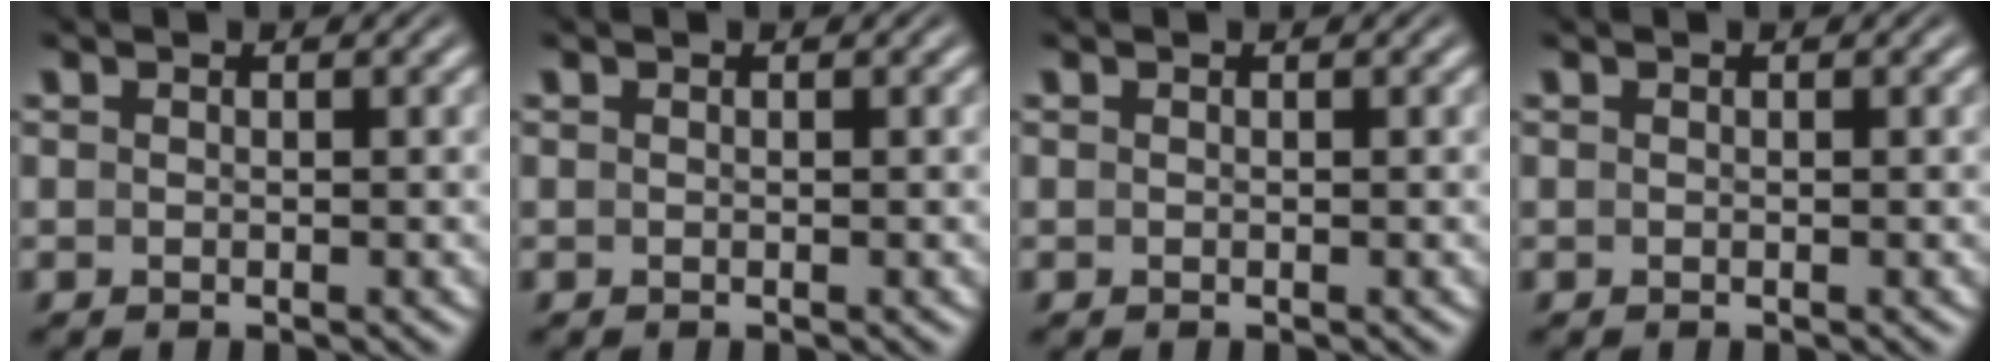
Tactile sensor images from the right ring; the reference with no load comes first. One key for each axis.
{"total": 0.0}
{"total": 0.0}
{"total": 0.0}